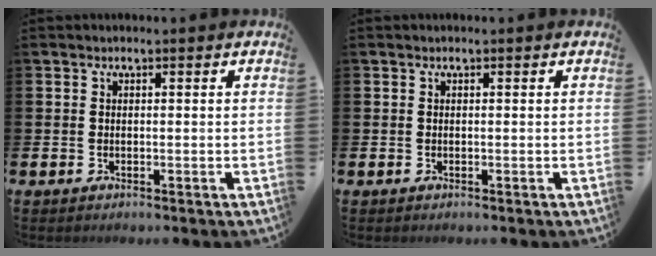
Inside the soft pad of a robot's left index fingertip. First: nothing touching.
{"total": 0.0}